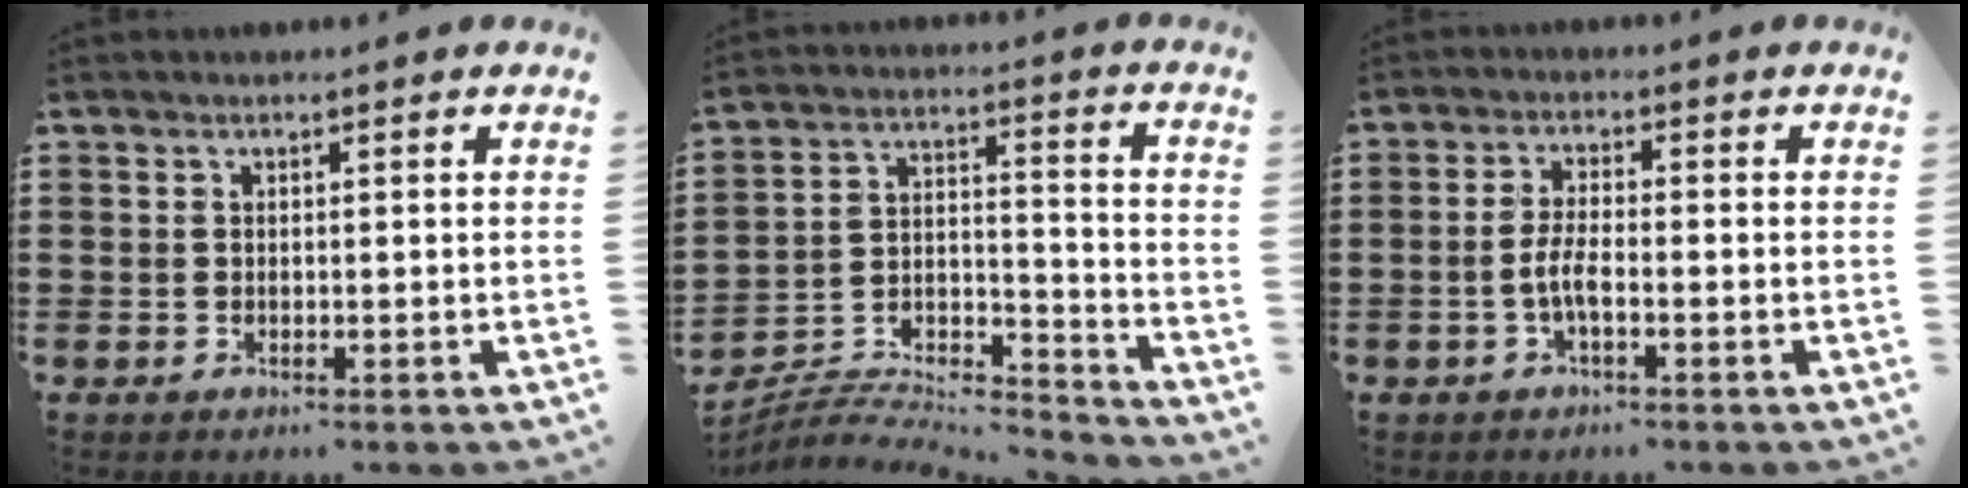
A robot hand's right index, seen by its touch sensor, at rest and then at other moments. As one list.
[{"total": 6.5, "force": [-6.2, 1.3, 1.5], "torque": [-0.034, -0.002, -0.126]}, {"total": 3.9, "force": [-1.3, 1.0, 3.6], "torque": [-0.084, -0.004, -0.030]}]